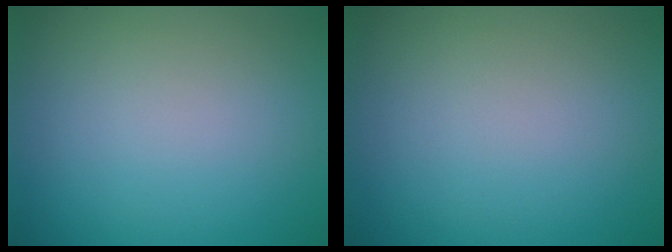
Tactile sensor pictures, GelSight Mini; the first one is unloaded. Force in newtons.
{"total": 0.0}